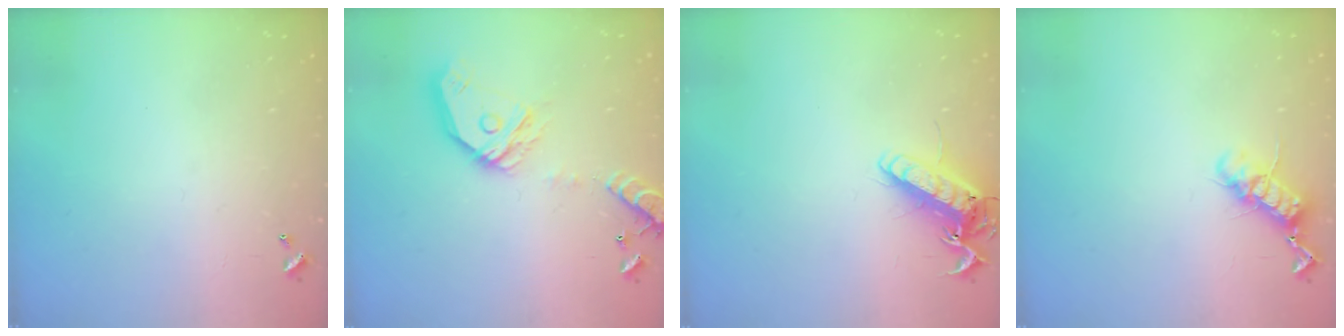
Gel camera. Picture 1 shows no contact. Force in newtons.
{"total": 17.4, "press": 17.2, "slide": 2.7}
{"total": 14.6, "press": 14.4, "slide": 2.0}
{"total": 11.5, "press": 11.4, "slide": 1.2}